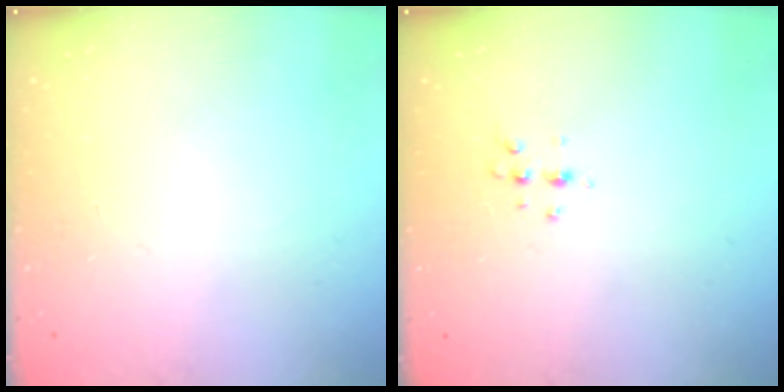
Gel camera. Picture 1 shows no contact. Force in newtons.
{"total": 4.3, "press": 4.2, "slide": 0.6}